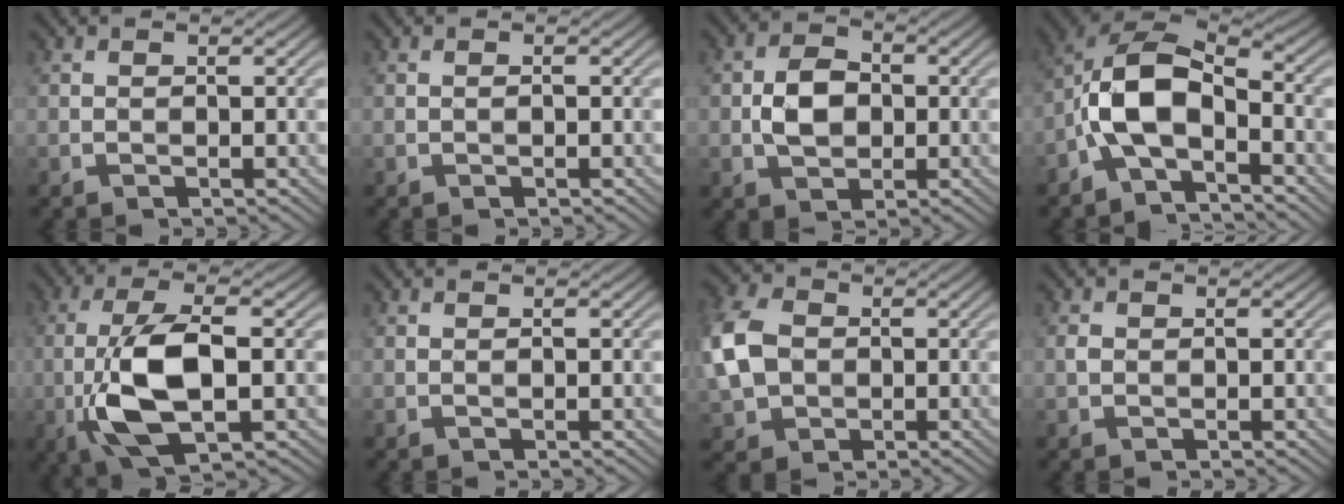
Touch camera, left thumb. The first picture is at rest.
{"total": 0.0}
{"total": 4.8, "force": [-0.3, 3.6, 3.1], "torque": [-0.060, 0.001, -0.008]}
{"total": 9.6, "force": [-2.9, 4.9, 7.7], "torque": [-0.163, 0.011, -0.071]}
{"total": 10.2, "force": [-1.9, 4.1, 9.2], "torque": [-0.196, 0.004, -0.036]}
{"total": 0.0}
{"total": 8.3, "force": [-0.1, 6.6, 5.1], "torque": [-0.153, 0.007, -0.015]}
{"total": 0.7, "force": [0.0, 0.6, 0.3], "torque": [-0.007, 0.000, 0.000]}